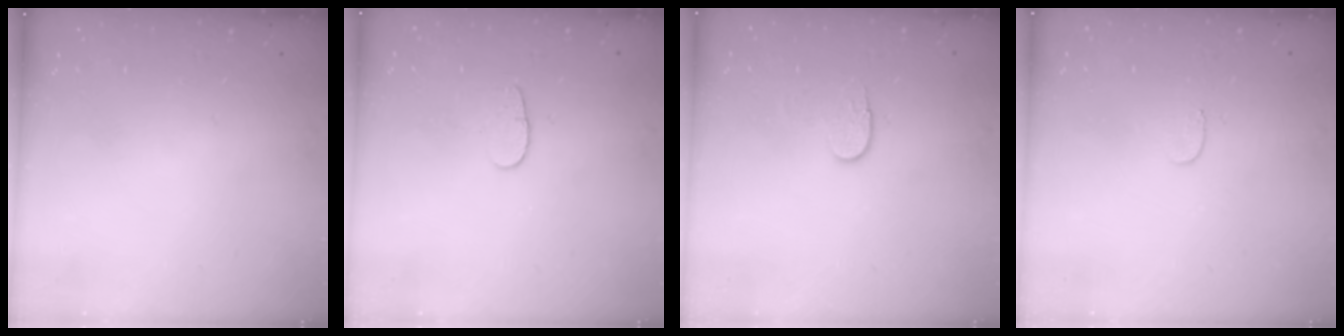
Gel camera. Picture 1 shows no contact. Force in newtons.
{"total": 4.5, "press": 4.4, "slide": 0.5}
{"total": 5.3, "press": 5.3, "slide": 0.5}
{"total": 3.4, "press": 3.4, "slide": 0.2}